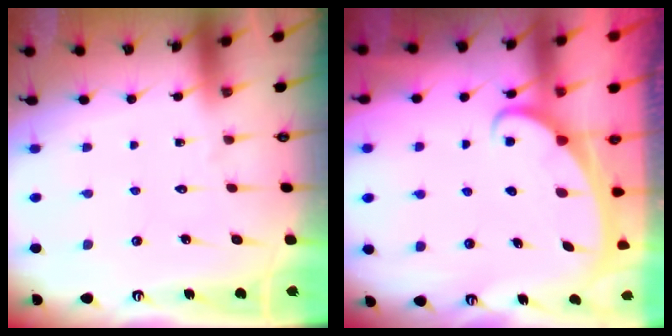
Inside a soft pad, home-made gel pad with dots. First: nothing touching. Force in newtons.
{"total": 2.4, "press": 2.3, "slide": 0.3}